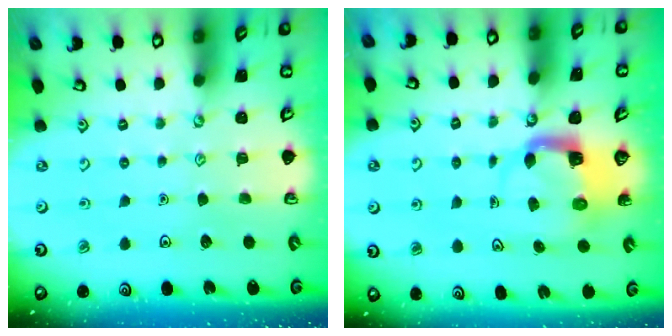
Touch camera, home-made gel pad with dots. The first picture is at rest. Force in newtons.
{"total": 3.9, "press": 3.9, "slide": 0.4}